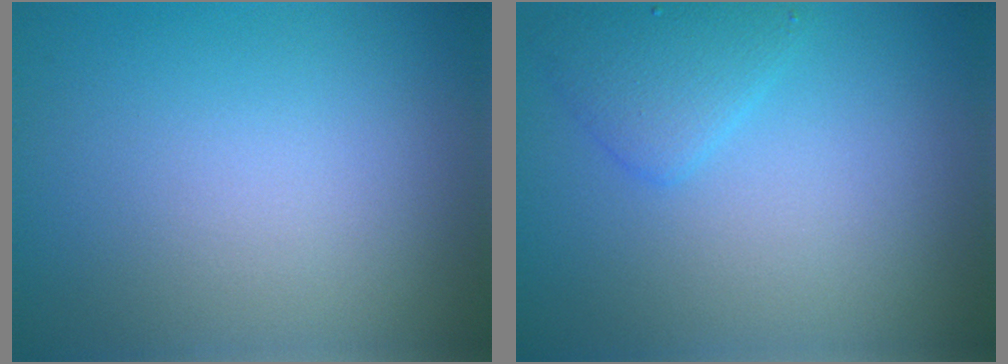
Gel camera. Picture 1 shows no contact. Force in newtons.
{"total": 2.1, "press": 2.1, "slide": 0.0}